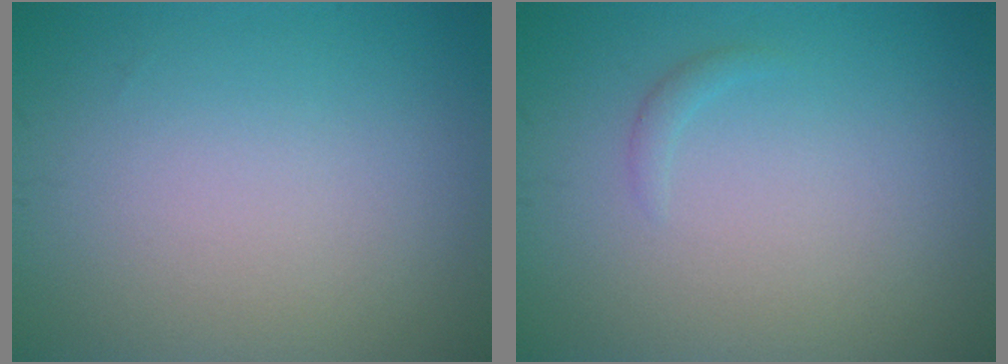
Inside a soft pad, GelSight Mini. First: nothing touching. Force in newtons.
{"total": 0.6, "press": 0.6, "slide": 0.0}